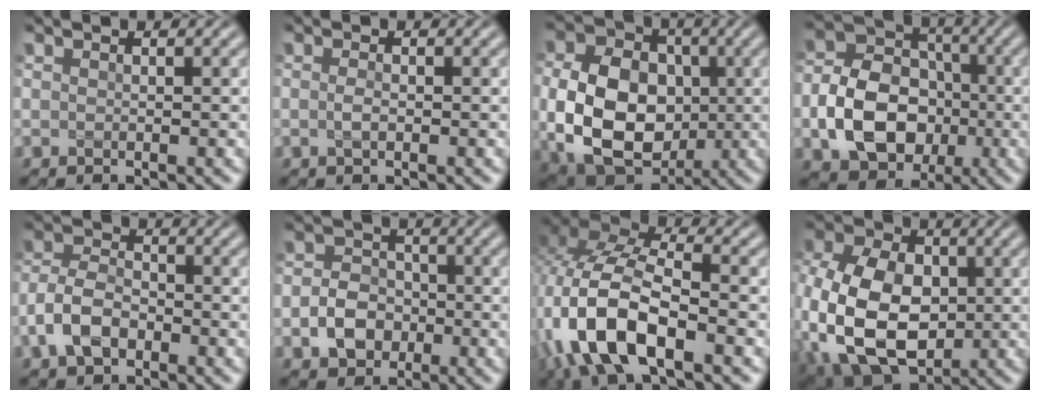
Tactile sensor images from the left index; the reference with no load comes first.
{"total": 1.1, "force": [-0.2, 0.4, 1.0], "torque": [-0.023, -0.001, -0.005]}
{"total": 11.7, "force": [-0.9, 8.7, 7.7], "torque": [-0.164, -0.019, -0.018]}
{"total": 9.1, "force": [-2.5, 6.8, 5.5], "torque": [-0.099, -0.003, -0.050]}
{"total": 4.4, "force": [-2.0, 2.8, 2.7], "torque": [-0.058, 0.005, -0.048]}
{"total": 3.9, "force": [-1.3, 3.1, 2.0], "torque": [-0.032, 0.003, -0.027]}
{"total": 11.0, "force": [-4.4, 4.8, 8.8], "torque": [-0.188, 0.003, -0.091]}
{"total": 14.8, "force": [-2.5, 10.1, 10.5], "torque": [-0.232, -0.021, -0.044]}